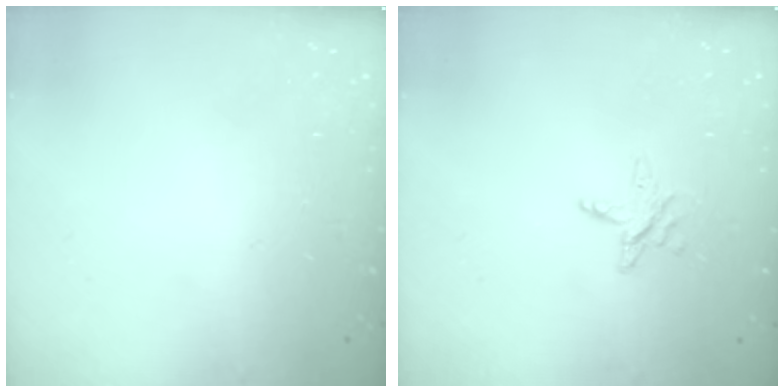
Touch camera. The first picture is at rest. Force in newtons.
{"total": 3.6, "press": 3.6, "slide": 0.2}